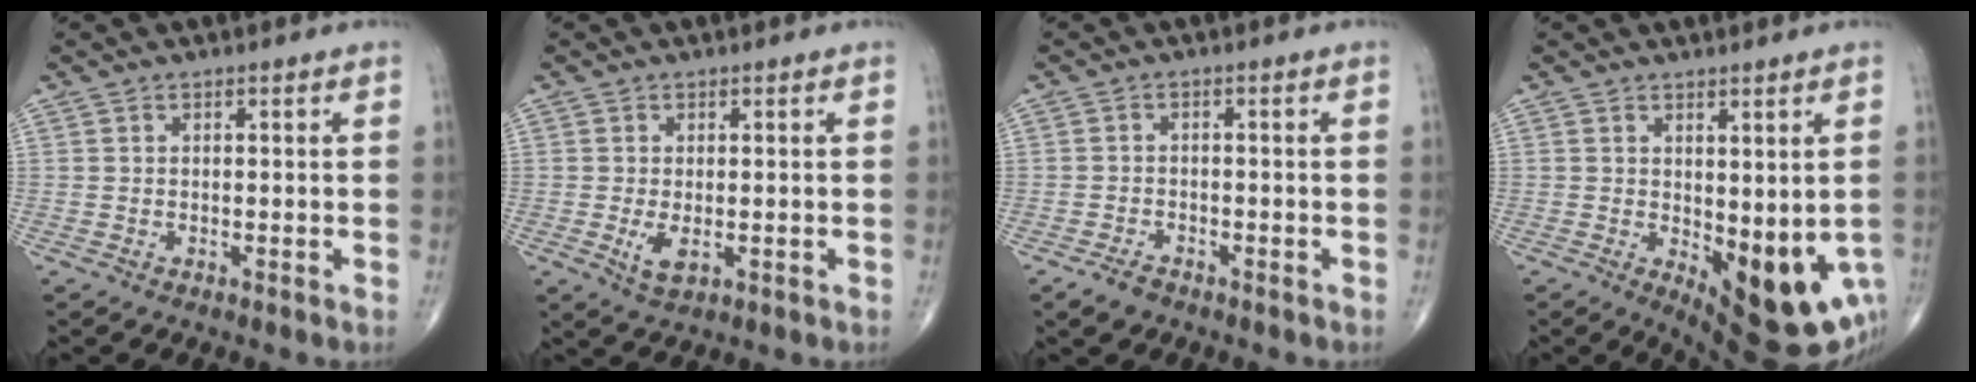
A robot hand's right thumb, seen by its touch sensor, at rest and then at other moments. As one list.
[{"total": 3.3, "force": [-0.6, 1.6, 2.8], "torque": [-0.052, -0.008, -0.005]}, {"total": 2.9, "force": [-2.1, 1.7, 1.2], "torque": [-0.023, 0.006, -0.032]}, {"total": 13.9, "force": [-3.2, 6.0, 12.1], "torque": [-0.137, -0.023, -0.025]}]